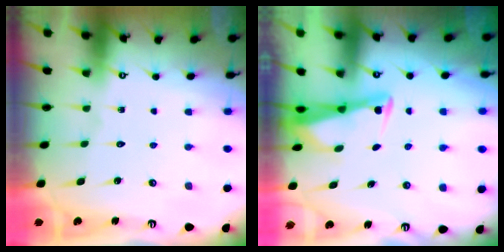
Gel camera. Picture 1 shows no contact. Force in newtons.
{"total": 2.8, "press": 2.8, "slide": 0.3}